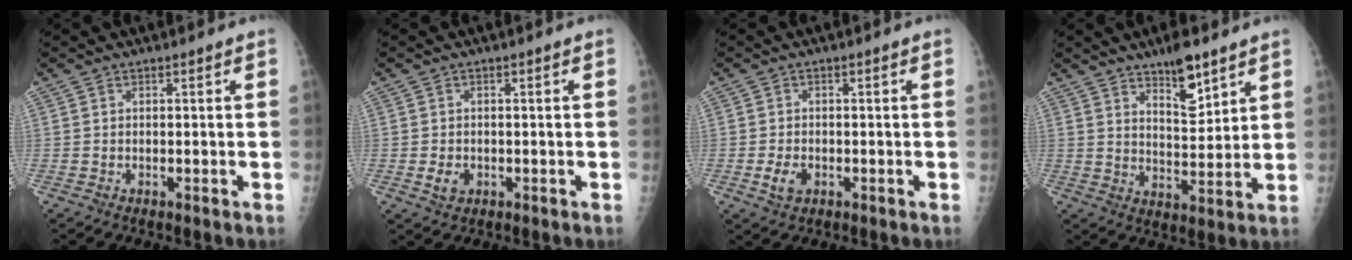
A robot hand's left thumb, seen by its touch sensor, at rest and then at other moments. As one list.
[{"total": 2.6, "force": [-0.6, 2.0, 1.5], "torque": [-0.020, 0.000, -0.005]}, {"total": 3.1, "force": [-1.0, 2.2, 2.0], "torque": [-0.036, 0.000, -0.015]}, {"total": 9.0, "force": [6.1, 3.0, 5.9], "torque": [-0.074, -0.046, 0.102]}]